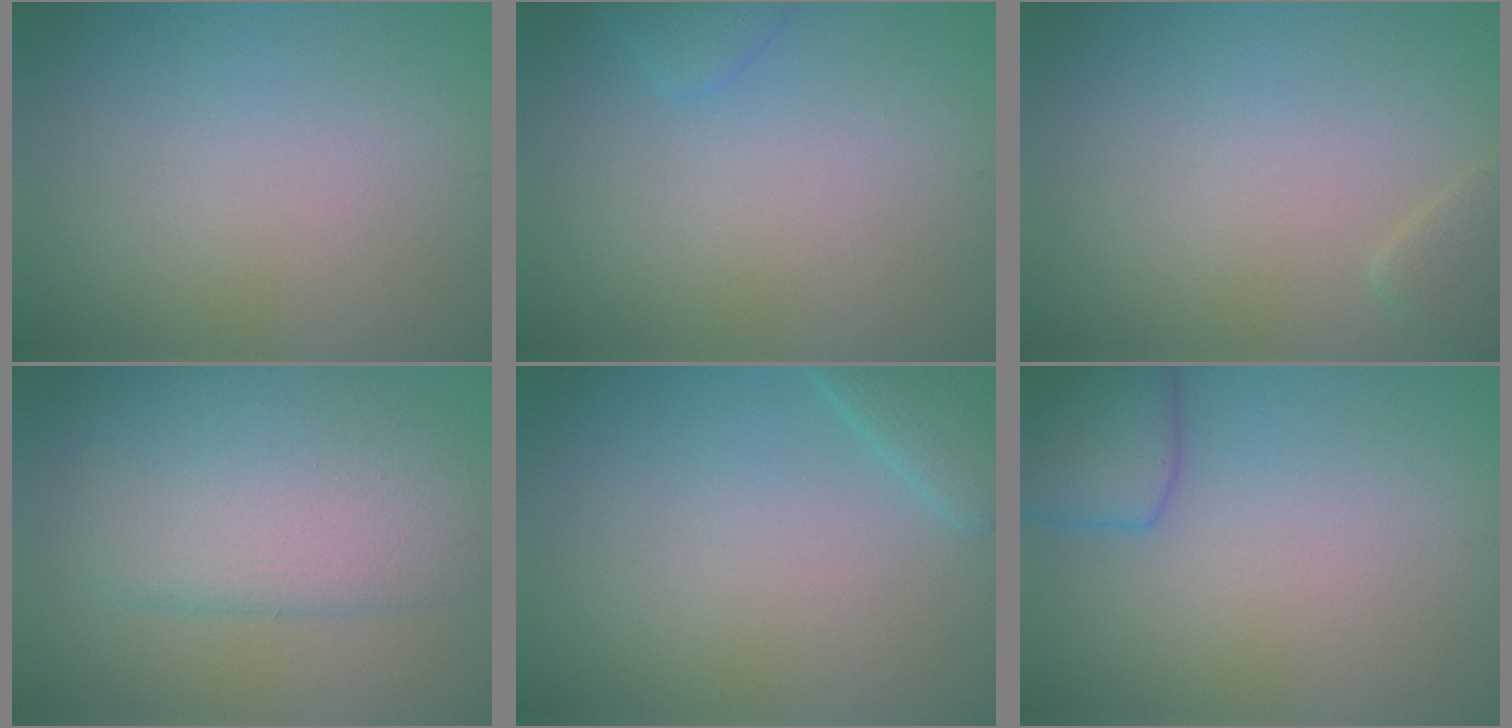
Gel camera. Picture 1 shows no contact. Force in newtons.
{"total": 1.3, "press": 1.3, "slide": 0.1}
{"total": 1.7, "press": 1.7, "slide": 0.1}
{"total": 7.0, "press": 7.0, "slide": 0.3}
{"total": 2.3, "press": 2.3, "slide": 0.2}
{"total": 3.9, "press": 3.8, "slide": 0.3}